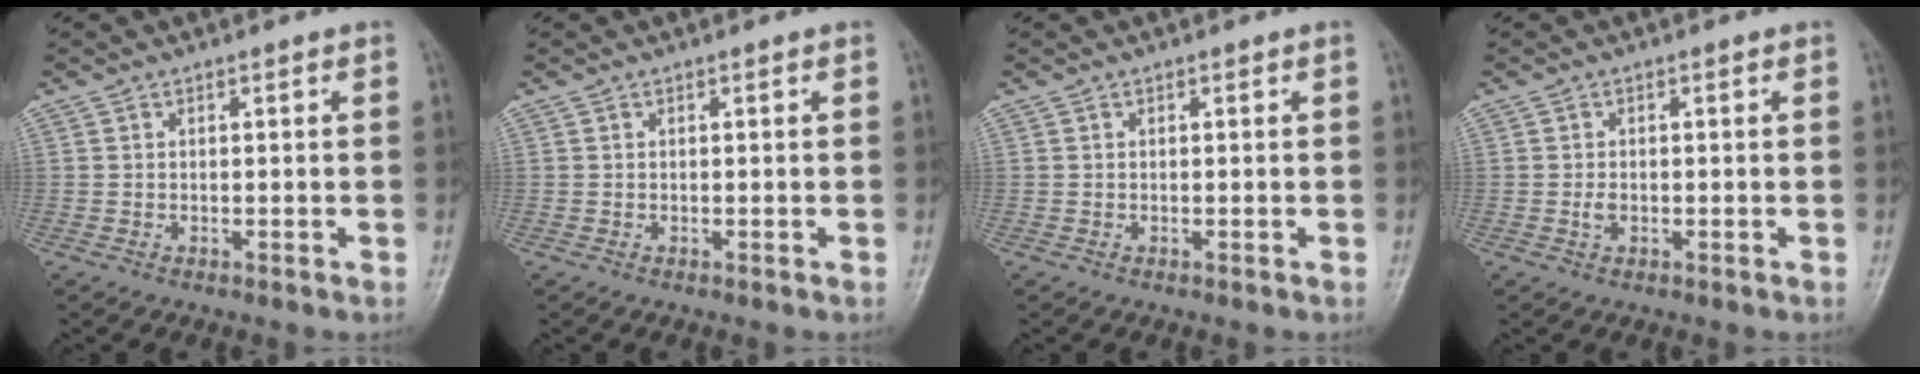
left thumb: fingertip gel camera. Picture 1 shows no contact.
{"total": 0.0}
{"total": 0.0}
{"total": 1.6, "force": [-0.3, 1.1, 1.2], "torque": [-0.023, 0.003, -0.006]}